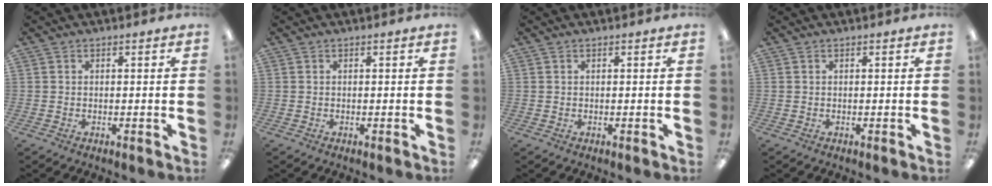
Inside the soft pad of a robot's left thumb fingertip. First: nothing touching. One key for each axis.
{"total": 0.0}
{"total": 0.0}
{"total": 0.0}